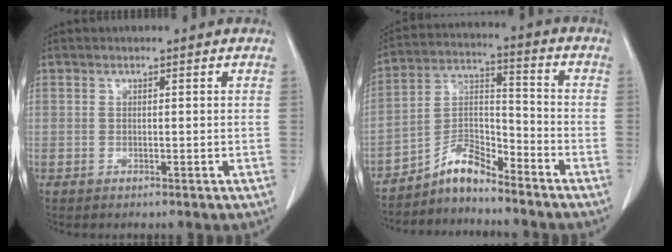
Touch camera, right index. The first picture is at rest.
{"total": 6.9, "force": [-6.2, 1.3, 2.8], "torque": [-0.055, 0.016, -0.115]}